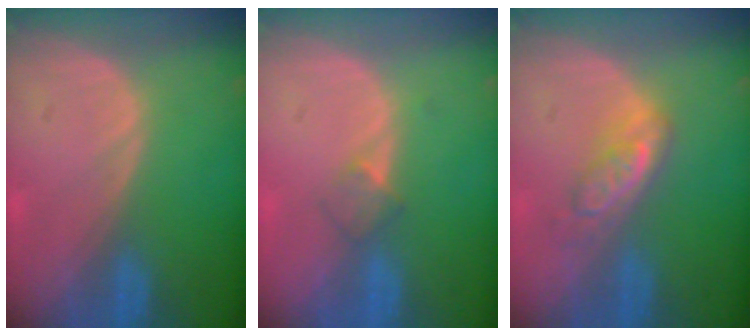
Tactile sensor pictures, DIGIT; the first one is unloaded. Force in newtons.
{"total": 2.3, "press": 2.0, "slide": 1.1}
{"total": 5.0, "press": 4.6, "slide": 1.9}